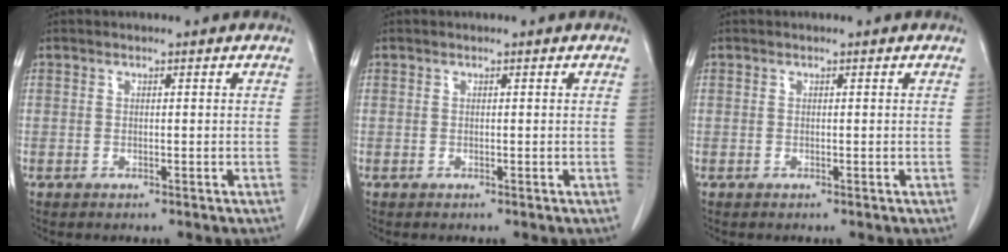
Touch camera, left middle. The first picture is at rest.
{"total": 0.0}
{"total": 0.0}